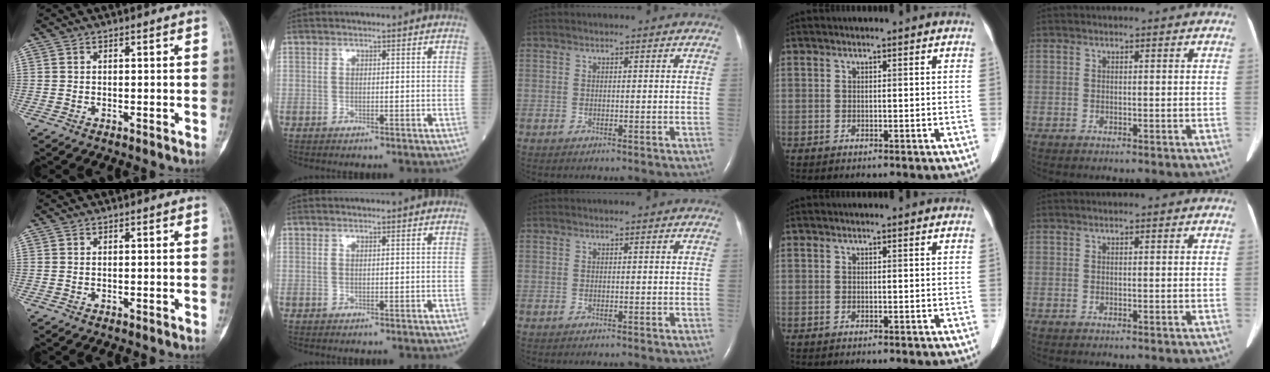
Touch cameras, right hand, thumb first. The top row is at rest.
{}